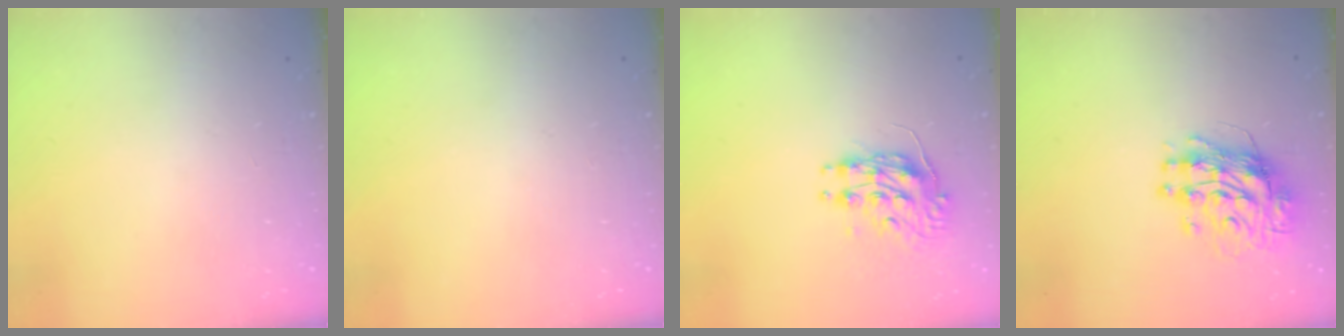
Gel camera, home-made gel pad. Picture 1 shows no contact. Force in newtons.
{"total": 0.0}
{"total": 9.3, "press": 9.3, "slide": 0.1}
{"total": 11.6, "press": 11.6, "slide": 1.2}